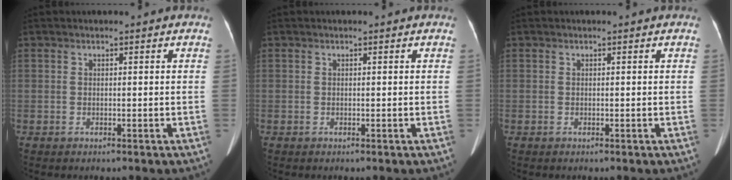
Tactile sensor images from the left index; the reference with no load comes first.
{"total": 0.0}
{"total": 0.0}